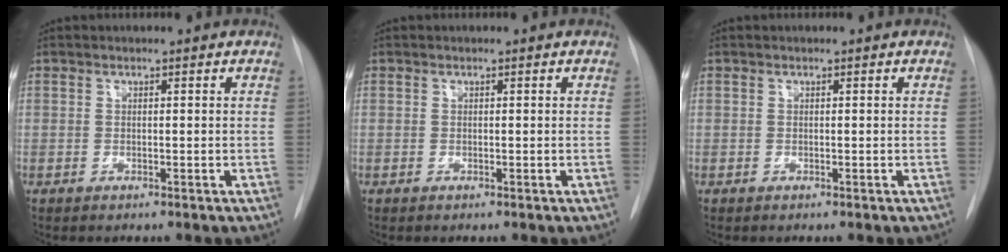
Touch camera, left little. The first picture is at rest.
{"total": 0.0}
{"total": 0.0}